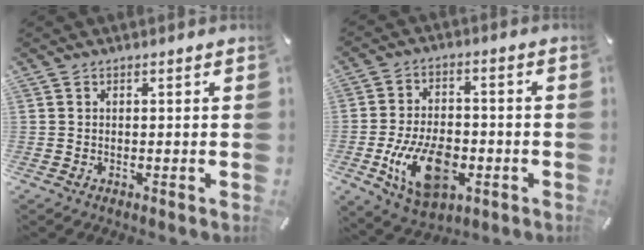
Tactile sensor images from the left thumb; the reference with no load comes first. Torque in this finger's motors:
{"motor_torque": [-0.39, 1.47, 1.18, 0.92, 0.17]}